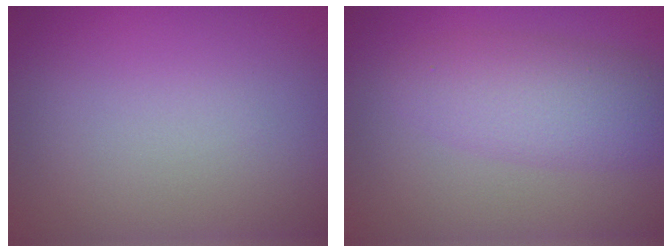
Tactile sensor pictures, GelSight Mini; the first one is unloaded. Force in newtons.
{"total": 4.4, "press": 4.4, "slide": 0.3}